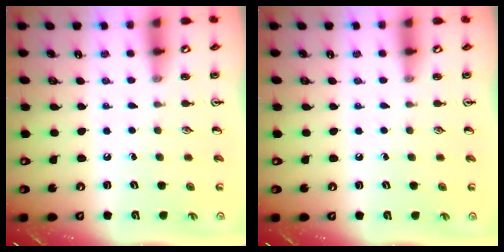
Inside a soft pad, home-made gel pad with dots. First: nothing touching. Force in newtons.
{"total": 0.0}